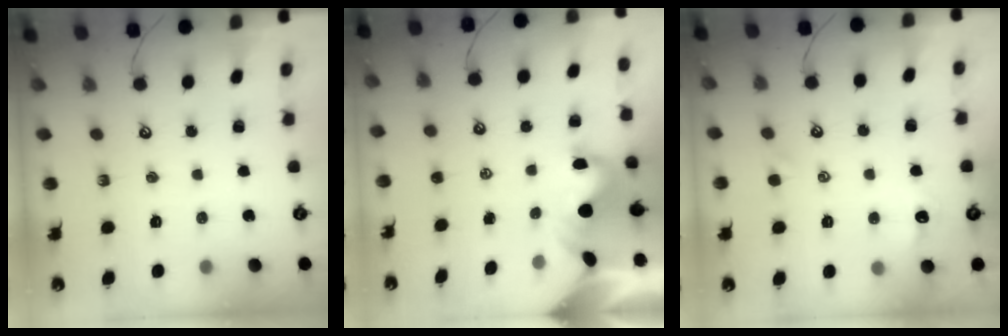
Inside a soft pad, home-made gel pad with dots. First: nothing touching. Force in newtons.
{"total": 3.5, "press": 3.4, "slide": 0.9}
{"total": 2.5, "press": 2.4, "slide": 0.7}